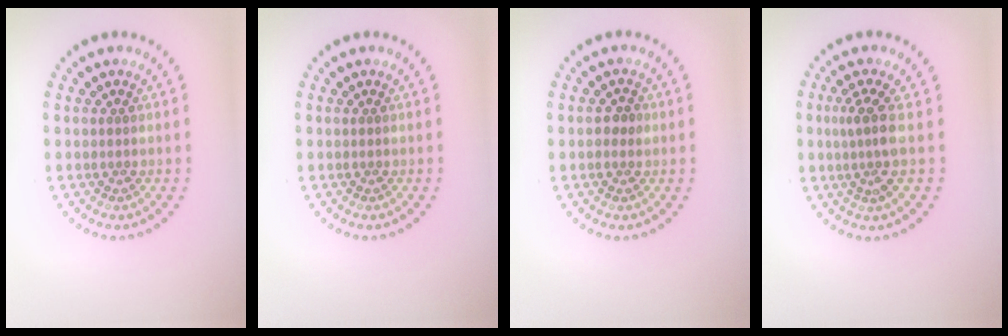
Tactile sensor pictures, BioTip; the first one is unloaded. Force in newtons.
{"total": 0.0}
{"total": 1.4, "press": 1.4, "slide": 0.1}
{"total": 2.7, "press": 2.0, "slide": 1.9}